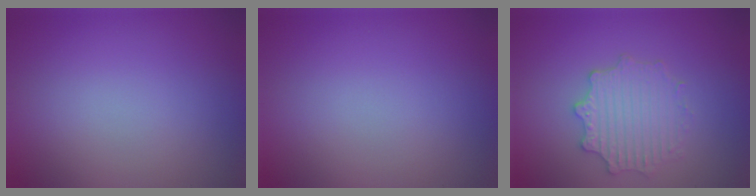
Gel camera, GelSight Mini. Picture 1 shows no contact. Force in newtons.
{"total": 0.0}
{"total": 3.0, "press": 2.9, "slide": 0.8}